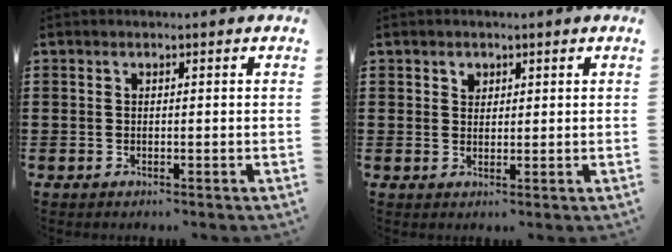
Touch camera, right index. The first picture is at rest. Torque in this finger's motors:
{"motor_torque": [0.03, -0.03, 0.00, 0.01]}